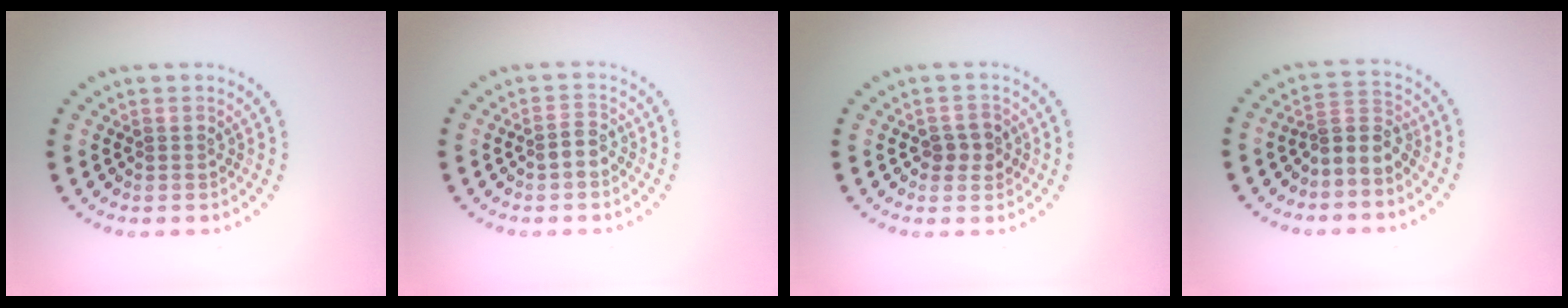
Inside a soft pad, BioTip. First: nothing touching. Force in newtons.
{"total": 1.2, "press": 1.2, "slide": 0.4}
{"total": 1.7, "press": 1.7, "slide": 0.3}
{"total": 2.4, "press": 2.0, "slide": 1.4}